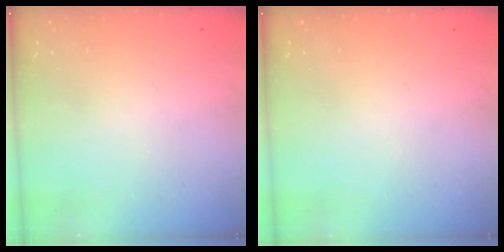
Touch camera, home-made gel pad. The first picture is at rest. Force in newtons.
{"total": 0.0}